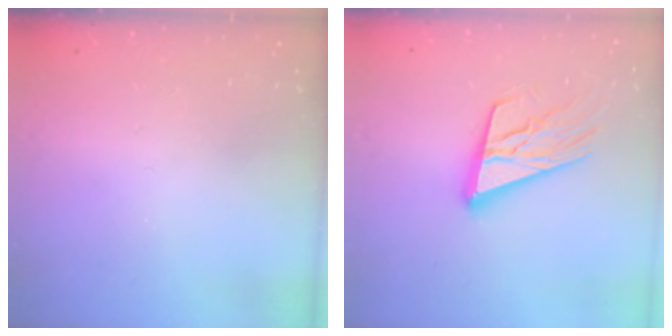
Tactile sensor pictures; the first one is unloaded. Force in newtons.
{"total": 18.2, "press": 17.7, "slide": 4.2}